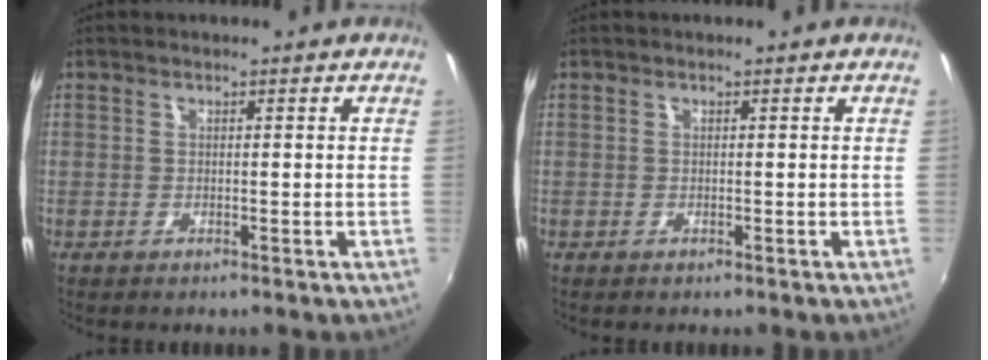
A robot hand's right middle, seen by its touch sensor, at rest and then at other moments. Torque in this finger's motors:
{"motor_torque": [0.24, -0.36, 0.04, 0.00]}